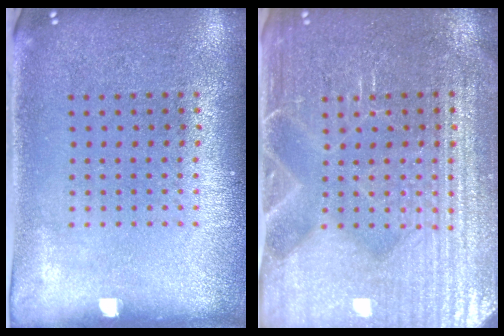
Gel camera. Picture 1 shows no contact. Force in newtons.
{"total": 4.7, "press": 4.5, "slide": 1.1}